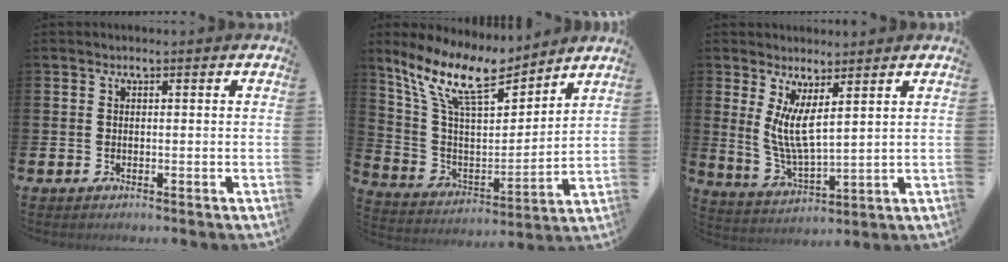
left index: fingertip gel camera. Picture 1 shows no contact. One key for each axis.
{"total": 12.4, "fx": 10.3, "fy": 3.6, "fz": 6.1, "tx": -0.162, "ty": -0.055, "tz": 0.183}
{"total": 6.0, "fx": 3.6, "fy": 1.5, "fz": 4.5, "tx": -0.088, "ty": -0.028, "tz": 0.062}